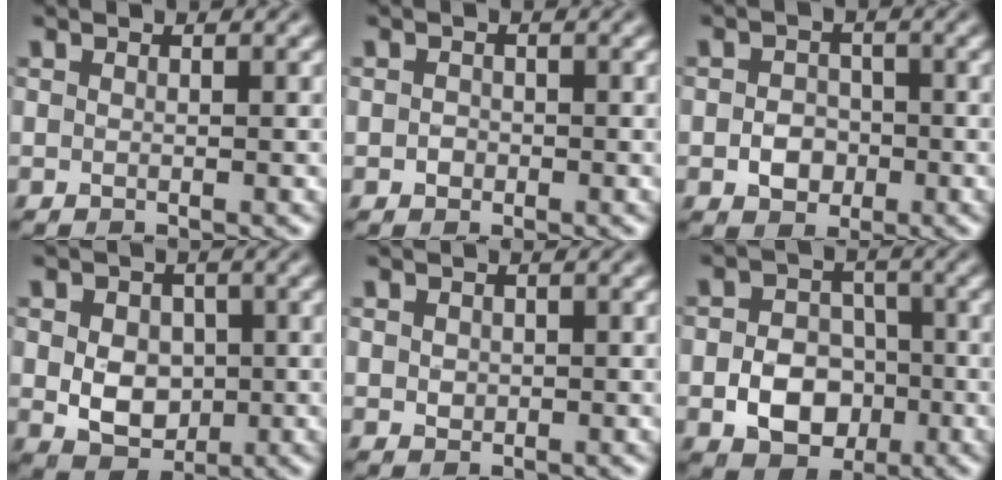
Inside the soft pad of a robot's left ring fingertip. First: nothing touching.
{"total": 0.9, "force": [-0.2, 0.8, 0.3], "torque": [-0.004, -0.004, -0.006]}
{"total": 2.7, "force": [-0.8, 2.2, 1.4], "torque": [-0.019, -0.001, -0.019]}
{"total": 4.8, "force": [0.0, 3.7, 3.1], "torque": [-0.047, -0.007, 0.003]}
{"total": 0.9, "force": [0.2, 0.8, 0.3], "torque": [-0.006, -0.002, 0.006]}
{"total": 5.4, "force": [-1.6, 4.1, 3.1], "torque": [-0.046, -0.003, -0.028]}